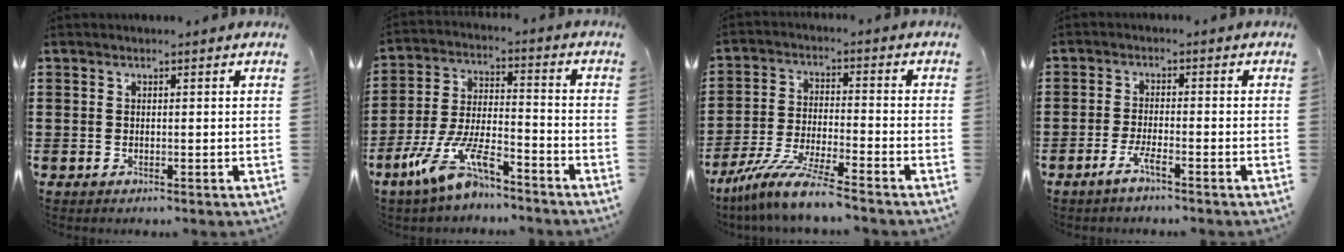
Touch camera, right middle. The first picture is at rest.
{"total": 10.7, "force": [-7.9, 2.1, 6.9], "torque": [-0.151, 0.000, -0.155]}
{"total": 8.7, "force": [-7.8, -0.3, 3.9], "torque": [-0.084, -0.006, -0.154]}
{"total": 3.1, "force": [-2.2, 0.2, 2.2], "torque": [-0.053, -0.001, -0.043]}